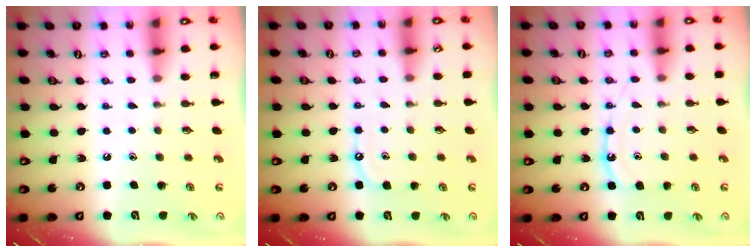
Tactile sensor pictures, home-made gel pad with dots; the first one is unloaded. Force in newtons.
{"total": 6.1, "press": 6.1, "slide": 0.6}
{"total": 10.2, "press": 10.1, "slide": 0.5}